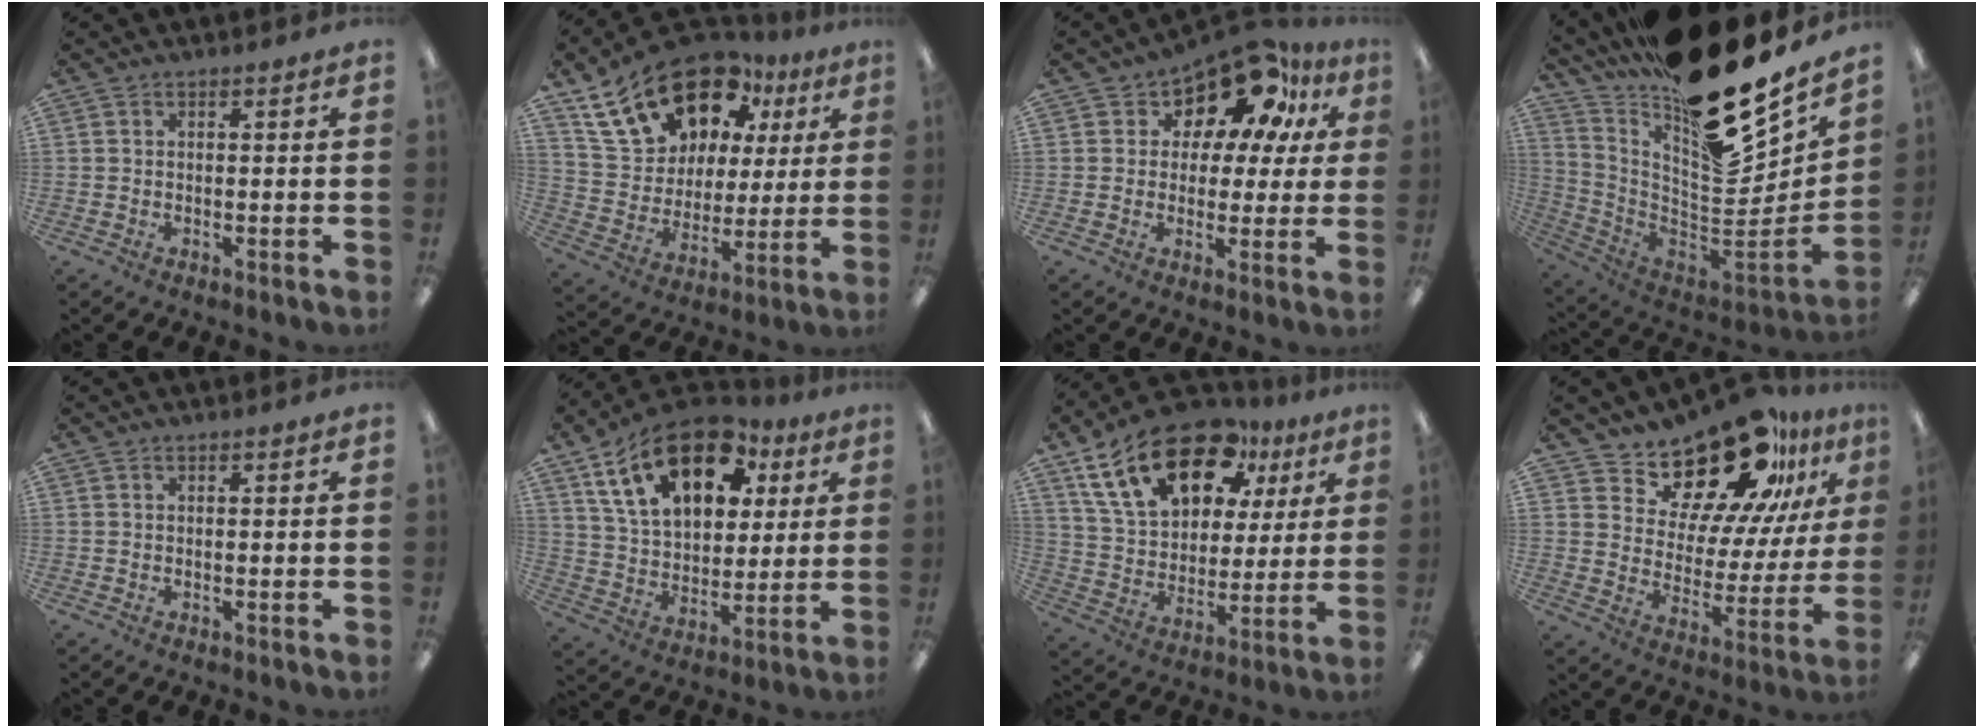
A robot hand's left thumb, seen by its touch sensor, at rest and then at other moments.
{"total": 21.8, "force": [13.6, 13.2, 10.8], "torque": [-0.188, -0.068, 0.247]}
{"total": 12.6, "force": [9.8, 5.9, 5.2], "torque": [-0.095, -0.076, 0.174]}
{"total": 24.7, "force": [17.9, 7.8, 15.1], "torque": [-0.208, -0.145, 0.304]}
{"total": 0.0}
{"total": 20.9, "force": [11.0, 12.3, 12.8], "torque": [-0.224, -0.038, 0.196]}
{"total": 22.1, "force": [12.4, 12.9, 13.0], "torque": [-0.220, -0.050, 0.222]}
{"total": 20.3, "force": [16.0, 8.6, 9.0], "torque": [-0.148, -0.118, 0.278]}